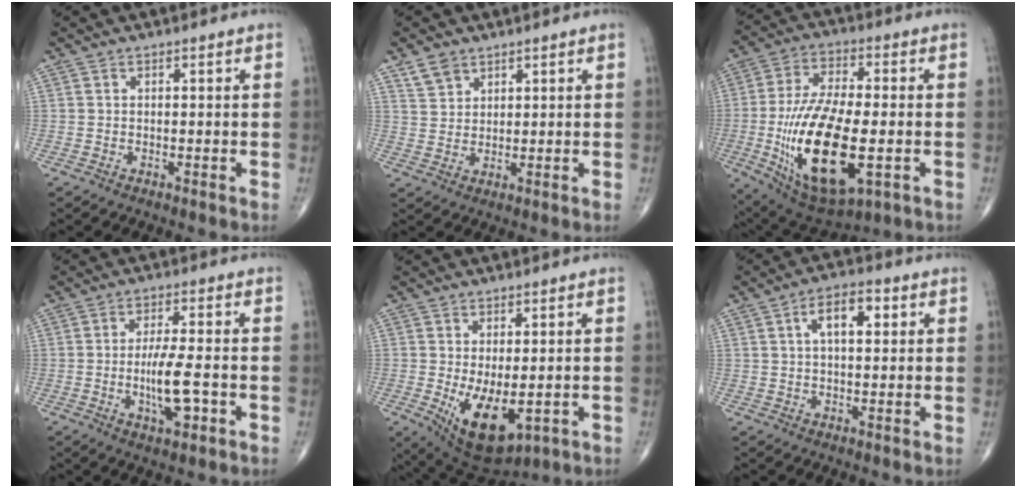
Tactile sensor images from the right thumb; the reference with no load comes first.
{"total": 4.0, "force": [2.8, 2.5, 1.2], "torque": [-0.011, -0.012, 0.059]}
{"total": 23.0, "force": [-4.6, 10.0, 20.1], "torque": [-0.393, -0.004, -0.061]}
{"total": 8.0, "force": [-1.8, 2.1, 7.5], "torque": [-0.137, 0.001, -0.029]}
{"total": 10.8, "force": [-2.3, 5.4, 9.1], "torque": [-0.141, -0.018, -0.017]}
{"total": 7.3, "force": [2.2, 3.5, 6.0], "torque": [-0.088, 0.010, 0.031]}